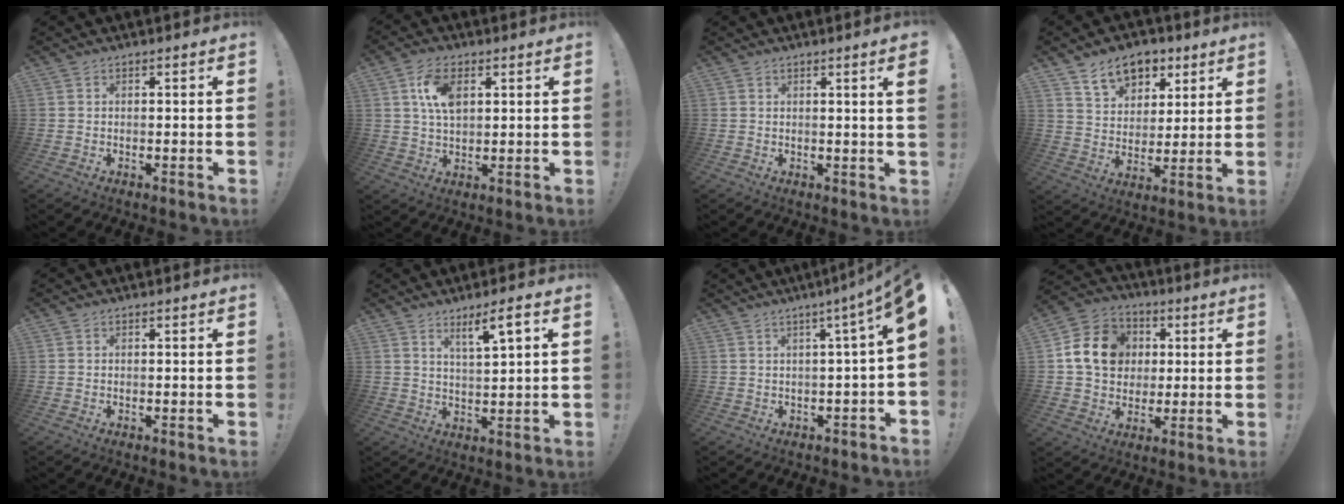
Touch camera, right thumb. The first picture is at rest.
{"total": 8.9, "force": [2.9, 5.0, 6.7], "torque": [-0.115, -0.002, 0.051]}
{"total": 2.9, "force": [1.0, -0.6, 2.6], "torque": [-0.042, -0.007, 0.015]}
{"total": 12.4, "force": [7.8, 8.3, 5.1], "torque": [-0.069, -0.041, 0.147]}
{"total": 0.0}
{"total": 6.5, "force": [3.9, 0.6, 5.2], "torque": [-0.075, -0.021, 0.058]}
{"total": 6.1, "force": [1.4, -0.6, 5.9], "torque": [-0.079, -0.027, 0.018]}
{"total": 15.1, "force": [2.7, 12.7, 7.6], "torque": [-0.107, 0.006, 0.058]}